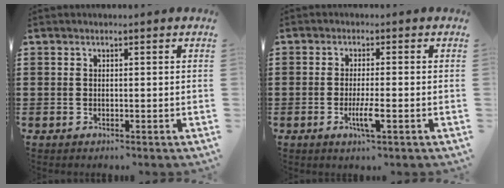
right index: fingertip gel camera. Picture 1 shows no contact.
{"total": 3.9, "force": [-1.5, 0.3, 3.6], "torque": [-0.066, -0.009, -0.027]}